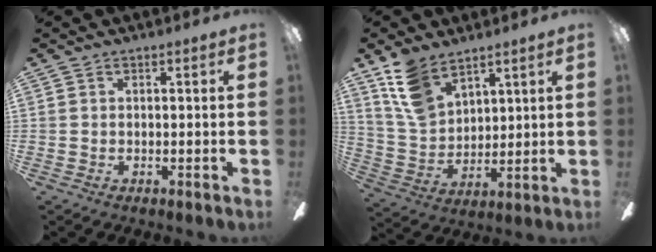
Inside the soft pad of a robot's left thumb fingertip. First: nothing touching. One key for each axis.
{"total": 12.0, "fx": 9.0, "fy": 6.6, "fz": 4.5, "tx": -0.107, "ty": -0.037, "tz": 0.179}